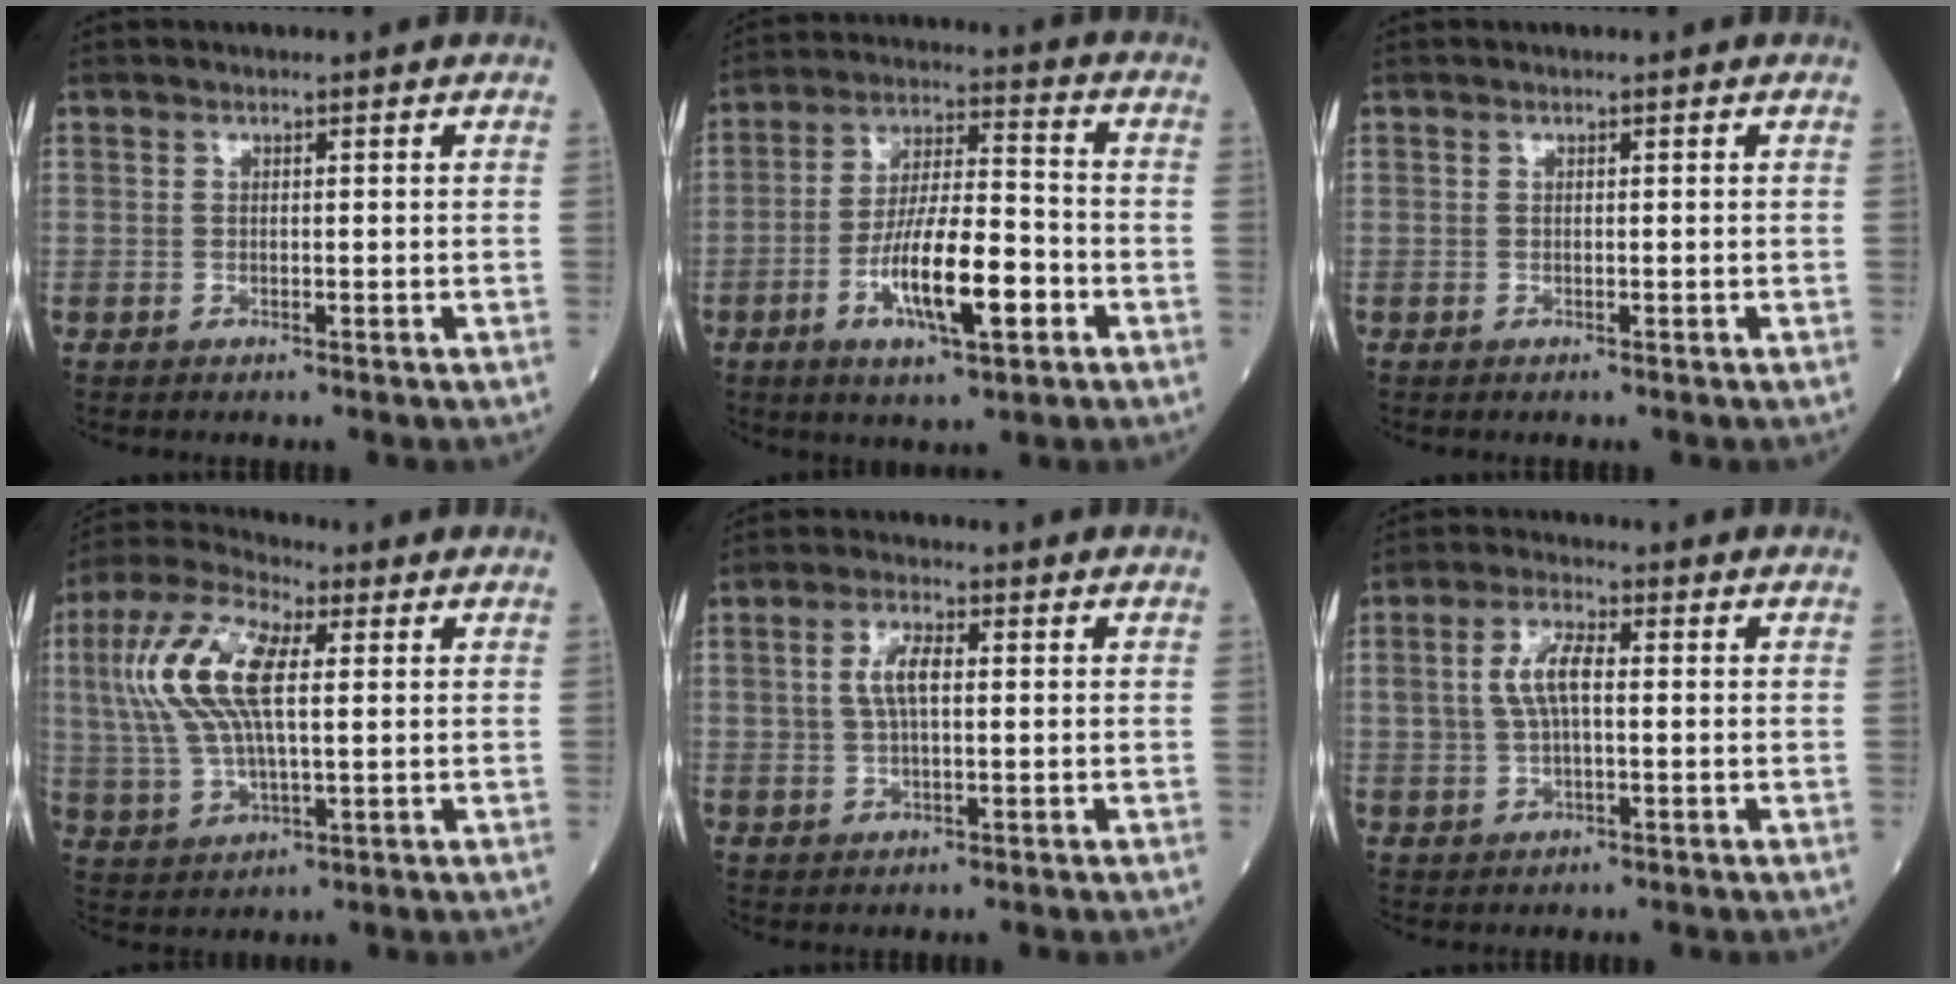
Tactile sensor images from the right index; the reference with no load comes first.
{"total": 12.8, "force": [-4.5, 2.8, 11.6], "torque": [-0.214, -0.001, -0.077]}
{"total": 0.0}
{"total": 13.2, "force": [2.9, 4.5, 12.1], "torque": [-0.277, 0.023, 0.055]}
{"total": 4.7, "force": [0.8, 1.8, 4.3], "torque": [-0.089, 0.009, 0.017]}
{"total": 5.7, "force": [0.7, 2.1, 5.2], "torque": [-0.112, 0.011, 0.014]}